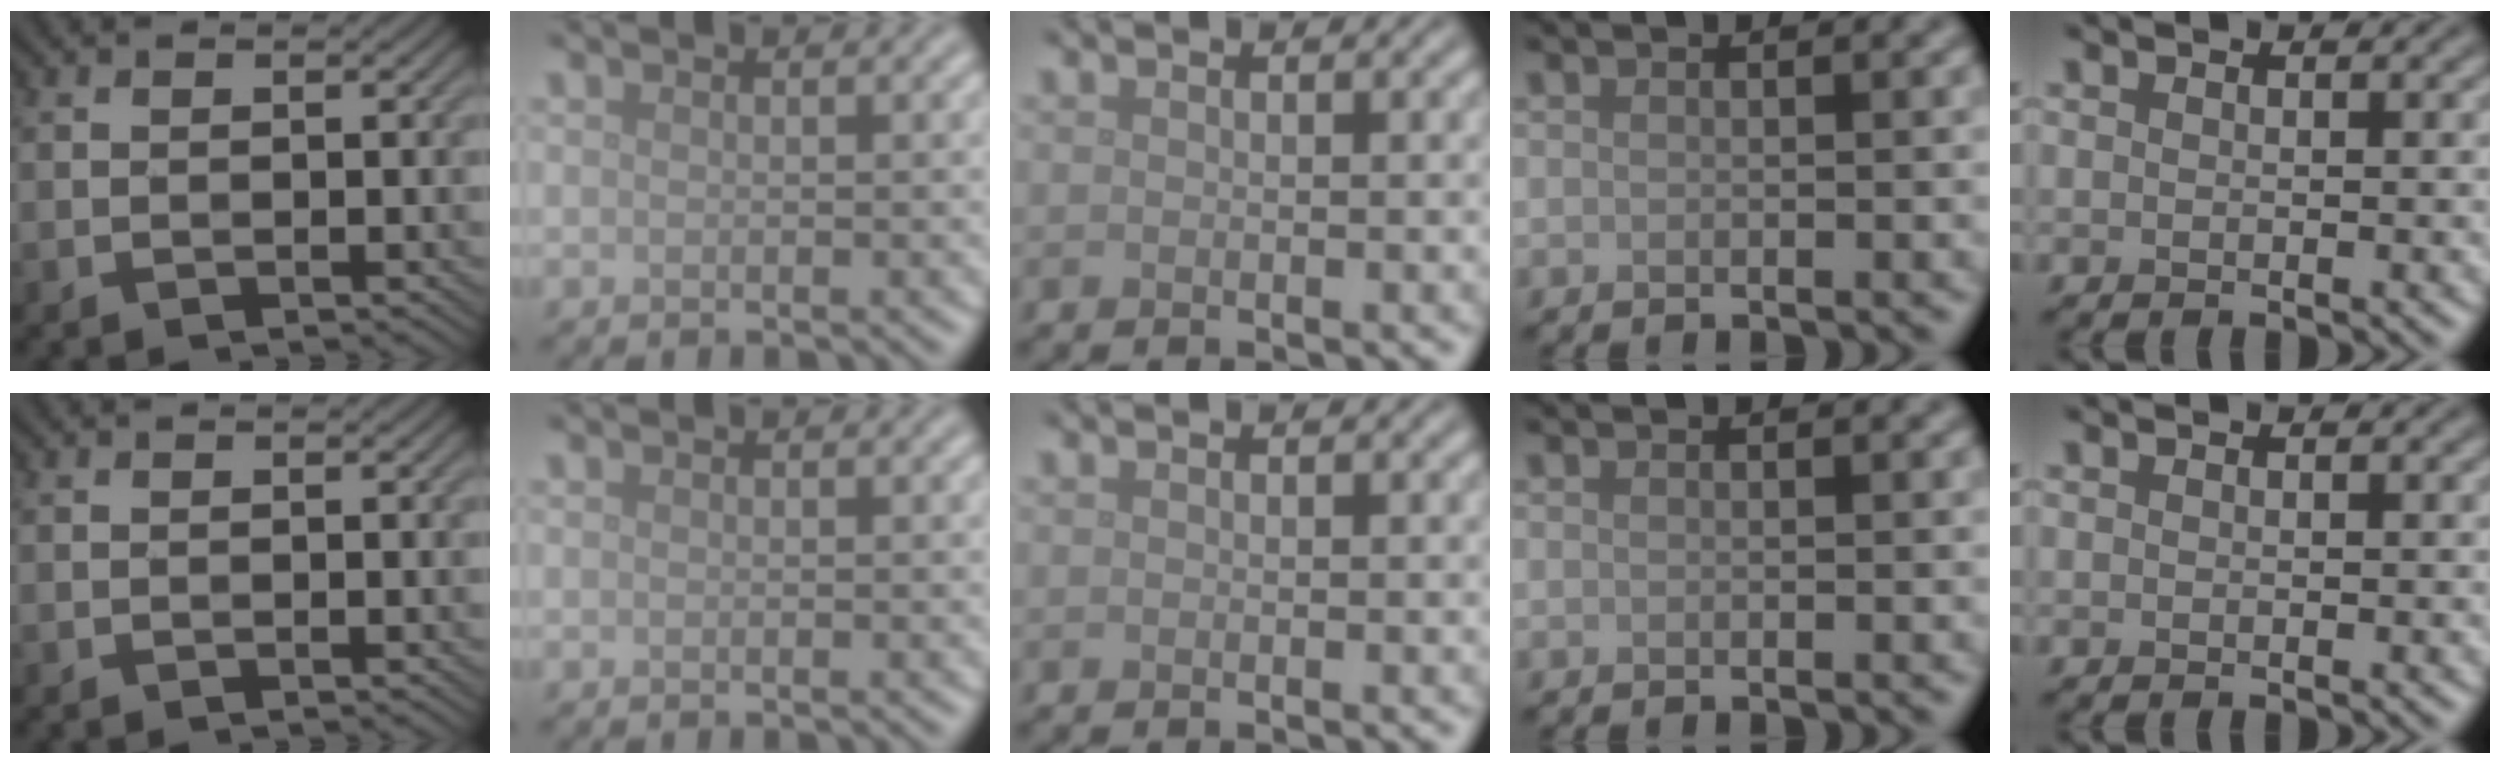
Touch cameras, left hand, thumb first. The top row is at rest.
{}